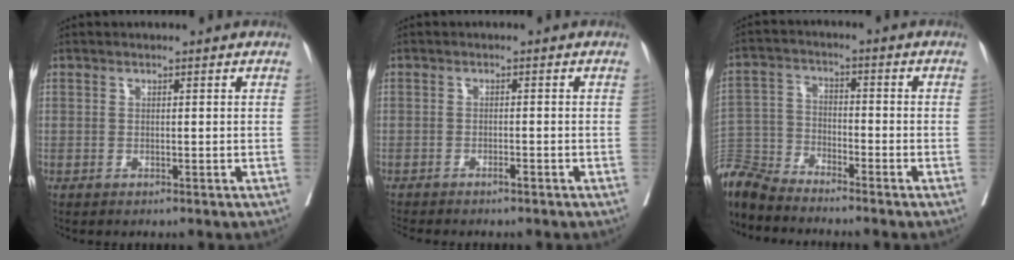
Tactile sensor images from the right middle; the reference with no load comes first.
{"total": 1.6, "force": [-1.4, -0.1, 0.7], "torque": [-0.016, -0.004, -0.024]}
{"total": 8.5, "force": [-8.4, 0.9, 1.5], "torque": [-0.038, -0.004, -0.170]}